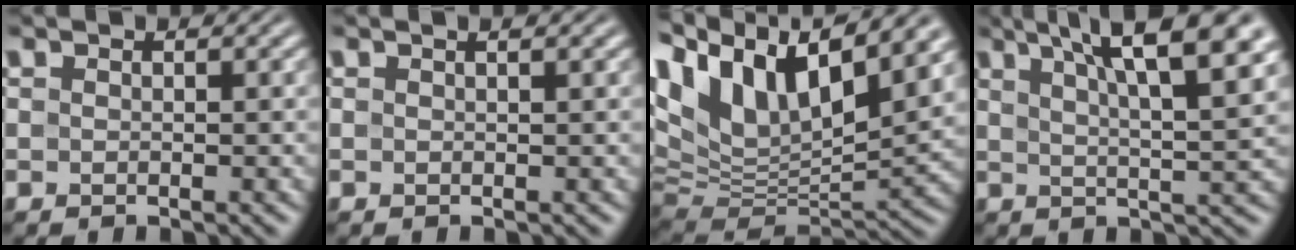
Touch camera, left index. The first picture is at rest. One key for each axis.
{"total": 1.4, "fx": 0.7, "fy": 0.4, "fz": 1.1, "tx": -0.015, "ty": 0.002, "tz": 0.003}
{"total": 15.9, "fx": 8.0, "fy": 7.7, "fz": 11.4, "tx": -0.246, "ty": 0.033, "tz": 0.151}
{"total": 10.2, "fx": 5.6, "fy": 2.4, "fz": 8.2, "tx": -0.102, "ty": 0.027, "tz": 0.073}